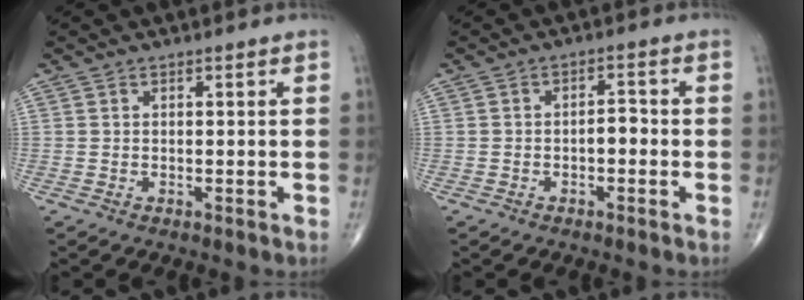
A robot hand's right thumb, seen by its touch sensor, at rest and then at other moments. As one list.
[{"total": 2.7, "force": [-0.8, 1.5, 2.2], "torque": [-0.023, 0.014, -0.016]}]